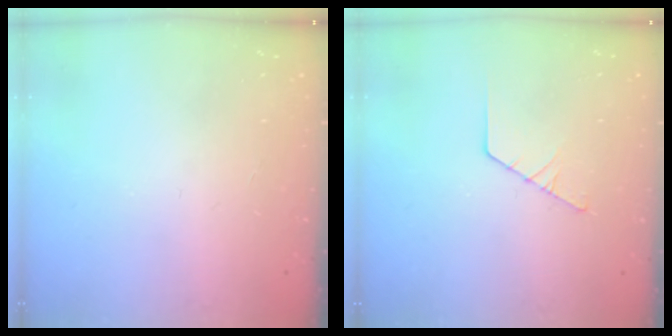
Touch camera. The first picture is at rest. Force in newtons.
{"total": 2.6, "press": 2.6, "slide": 0.3}